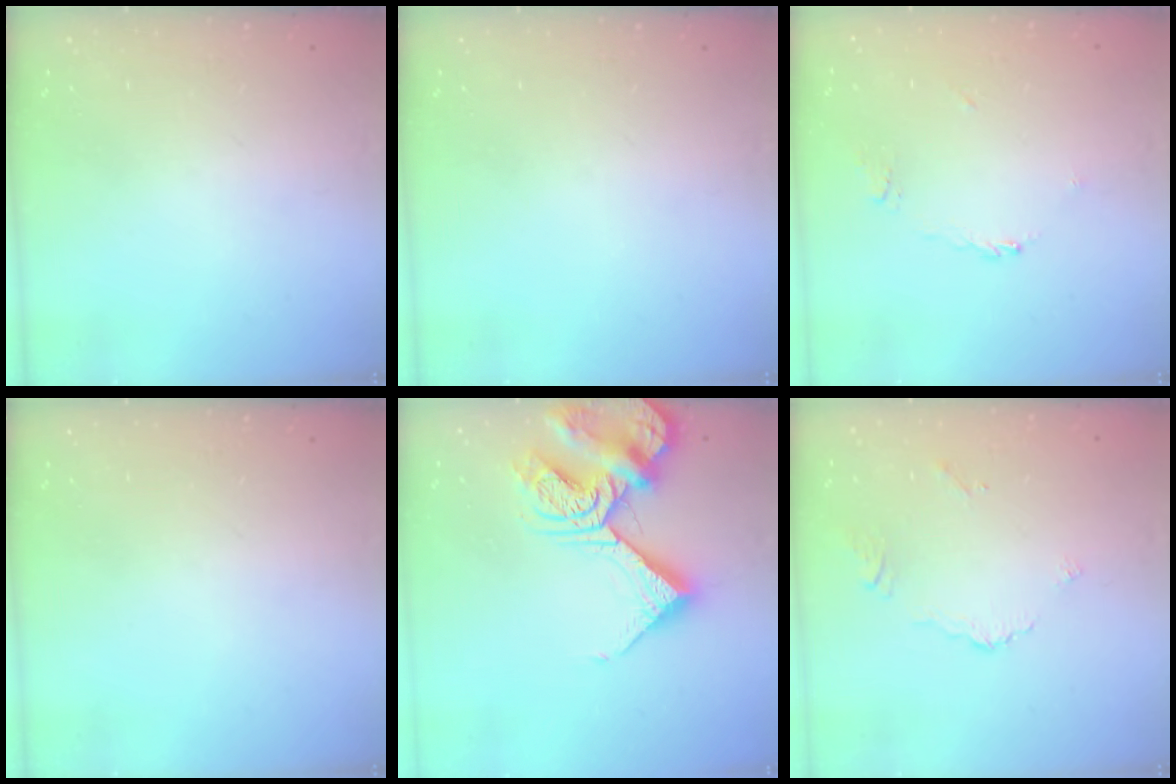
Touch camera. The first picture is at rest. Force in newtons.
{"total": 0.0}
{"total": 3.3, "press": 3.2, "slide": 0.8}
{"total": 0.0}
{"total": 15.7, "press": 15.6, "slide": 1.7}
{"total": 3.4, "press": 3.4, "slide": 0.5}